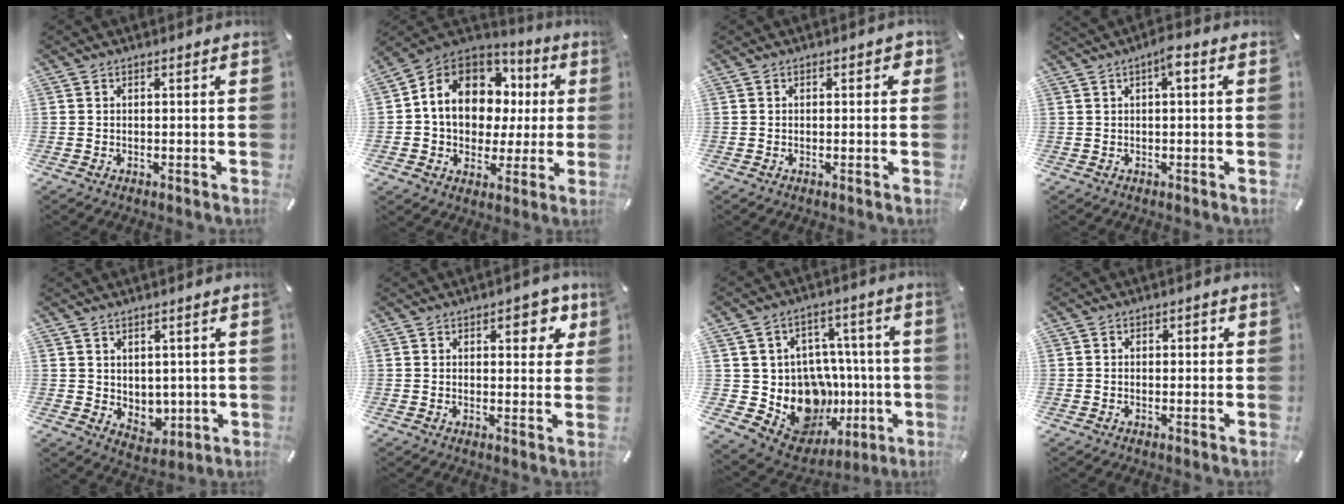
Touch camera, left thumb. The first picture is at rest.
{"total": 13.4, "force": [3.8, 11.0, 6.7], "torque": [-0.135, -0.018, 0.074]}
{"total": 1.4, "force": [0.1, 0.9, 1.1], "torque": [-0.011, 0.003, -0.001]}
{"total": 3.3, "force": [1.1, 0.9, 3.0], "torque": [-0.054, 0.003, 0.016]}
{"total": 4.5, "force": [2.4, 3.8, 0.5], "torque": [0.002, -0.019, 0.043]}
{"total": 6.7, "force": [3.1, 3.7, 4.6], "torque": [-0.041, -0.009, 0.045]}
{"total": 17.4, "force": [-3.0, 14.9, 8.6], "torque": [-0.123, -0.003, -0.005]}
{"total": 1.5, "force": [-0.1, 1.1, 0.9], "torque": [-0.019, 0.008, -0.006]}